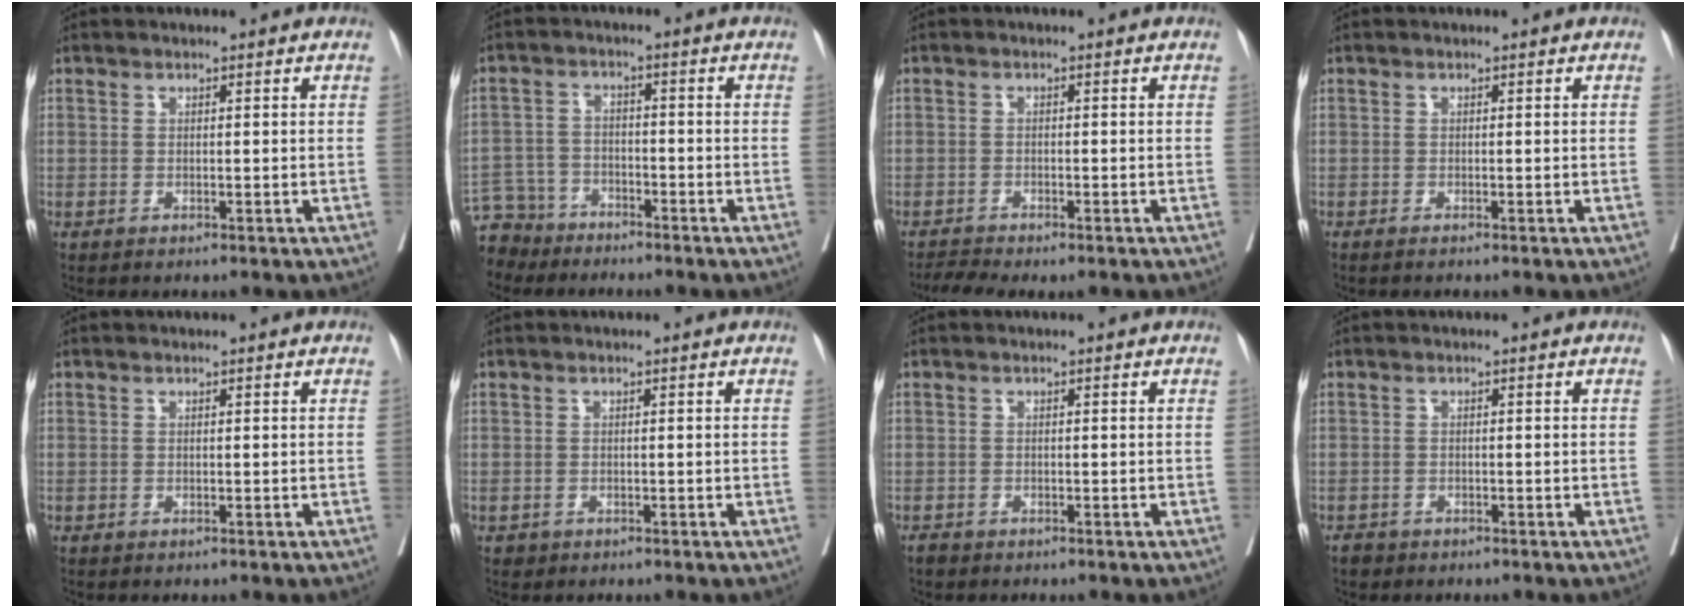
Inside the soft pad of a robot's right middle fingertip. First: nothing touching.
{"total": 6.6, "force": [-5.8, 3.1, -0.5], "torque": [0.008, -0.001, -0.112]}
{"total": 3.0, "force": [-2.6, 0.2, 1.5], "torque": [-0.025, -0.005, -0.041]}
{"total": 0.8, "force": [-0.7, -0.1, 0.4], "torque": [-0.006, 0.001, -0.010]}
{"total": 0.0}
{"total": 0.6, "force": [-0.3, 0.5, 0.1], "torque": [-0.005, 0.003, 0.000]}
{"total": 0.8, "force": [-0.7, 0.4, 0.2], "torque": [-0.009, 0.000, -0.011]}
{"total": 1.4, "force": [-1.1, 0.9, 0.2], "torque": [-0.008, 0.002, -0.017]}